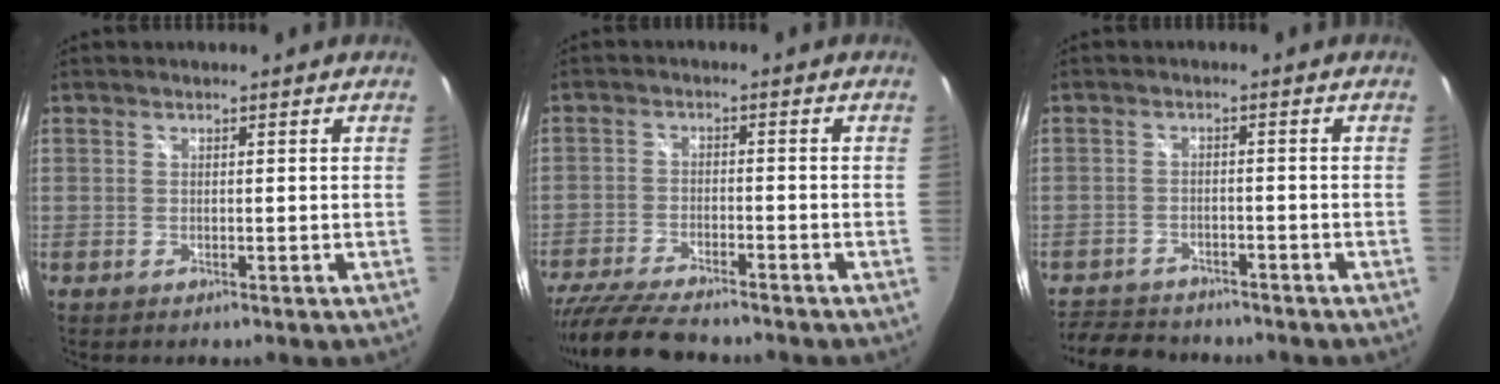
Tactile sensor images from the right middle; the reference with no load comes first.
{"total": 12.2, "force": [-10.6, 2.2, 5.5], "torque": [-0.134, -0.032, -0.186]}
{"total": 9.4, "force": [-8.3, 3.6, 2.5], "torque": [-0.079, -0.006, -0.134]}